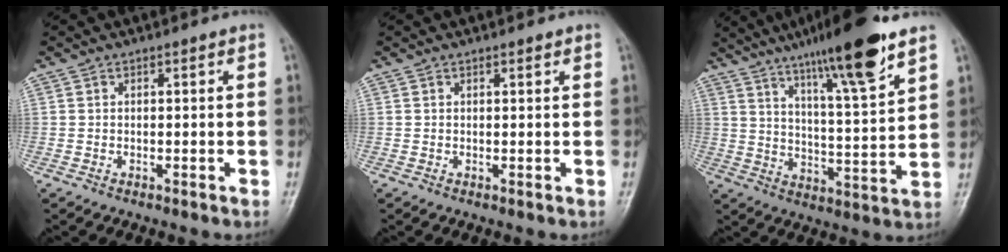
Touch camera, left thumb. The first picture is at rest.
{"total": 0.8, "force": [0.6, 0.2, 0.4], "torque": [-0.008, -0.003, 0.007]}
{"total": 17.1, "force": [11.5, 1.8, 12.5], "torque": [-0.188, -0.056, 0.184]}